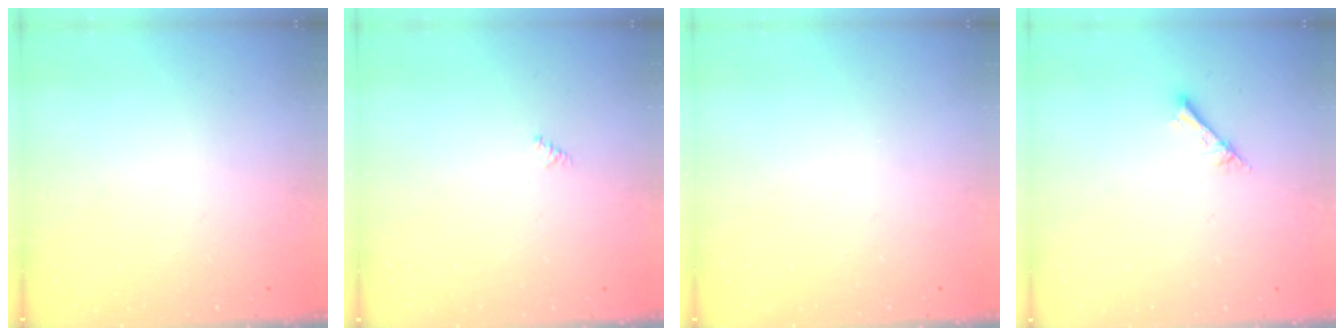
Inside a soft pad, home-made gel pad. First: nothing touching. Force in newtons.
{"total": 0.0}
{"total": 0.0}
{"total": 2.4, "press": 2.4, "slide": 0.3}